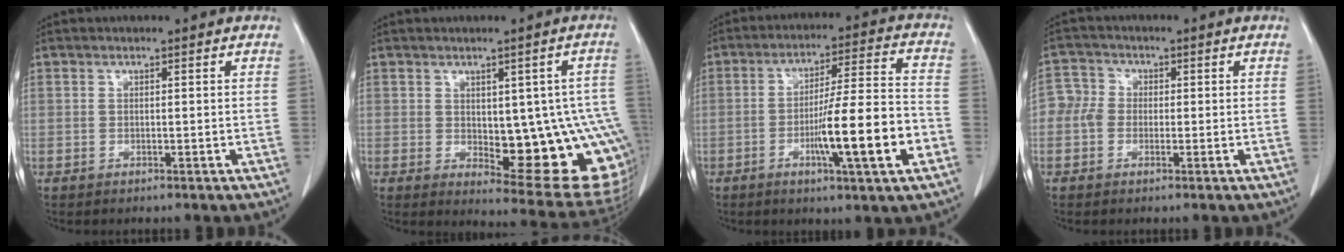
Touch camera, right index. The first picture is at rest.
{"total": 15.9, "force": [-2.2, 5.9, 14.6], "torque": [-0.119, 0.010, -0.003]}
{"total": 13.9, "force": [-4.5, 0.4, 13.2], "torque": [-0.211, -0.001, -0.071]}
{"total": 3.8, "force": [-0.5, 3.4, 1.4], "torque": [-0.024, 0.017, -0.017]}